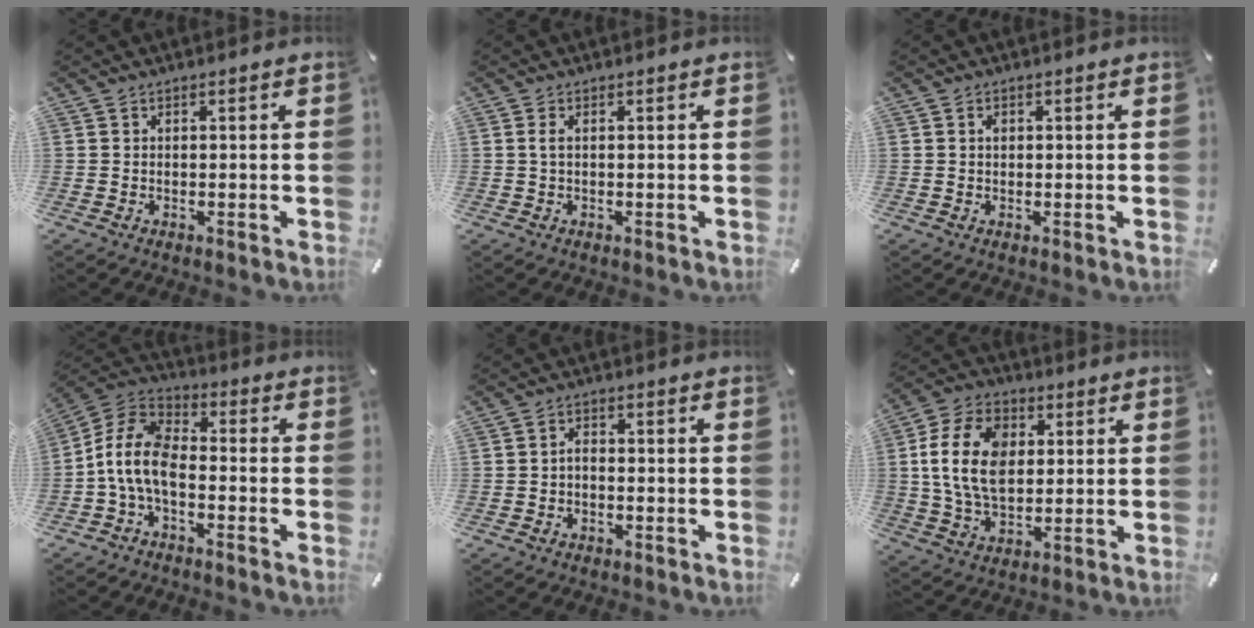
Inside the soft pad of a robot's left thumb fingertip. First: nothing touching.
{"total": 1.7, "force": [0.2, 0.4, 1.6], "torque": [-0.032, 0.001, 0.003]}
{"total": 0.9, "force": [0.2, 0.7, 0.6], "torque": [-0.005, -0.001, 0.002]}
{"total": 10.5, "force": [-4.3, 6.1, 7.3], "torque": [-0.172, 0.008, -0.087]}
{"total": 2.4, "force": [-0.9, 1.7, 1.4], "torque": [-0.028, 0.007, -0.019]}
{"total": 14.8, "force": [2.1, 10.9, 9.8], "torque": [-0.202, 0.012, 0.037]}